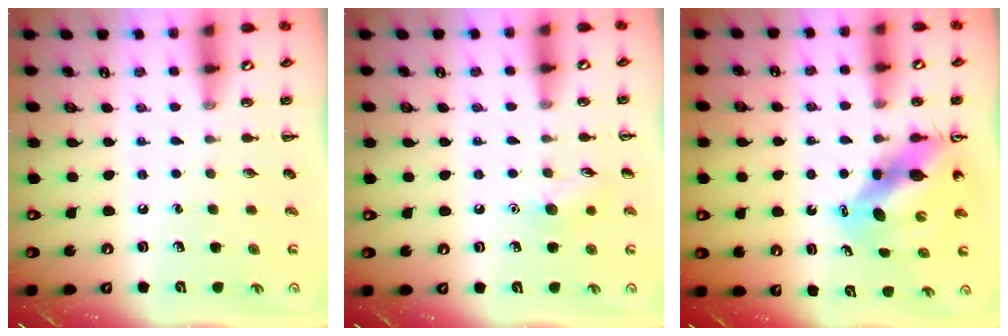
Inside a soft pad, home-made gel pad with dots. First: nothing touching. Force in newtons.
{"total": 6.6, "press": 6.4, "slide": 1.5}
{"total": 9.6, "press": 9.1, "slide": 2.8}